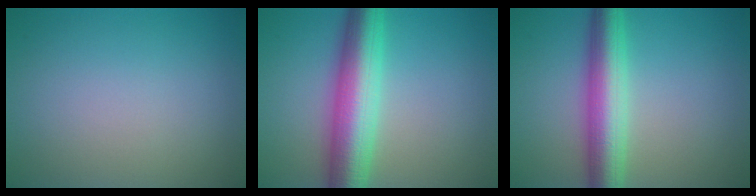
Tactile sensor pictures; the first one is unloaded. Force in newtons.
{"total": 8.2, "press": 8.2, "slide": 0.0}
{"total": 6.5, "press": 6.5, "slide": 0.2}